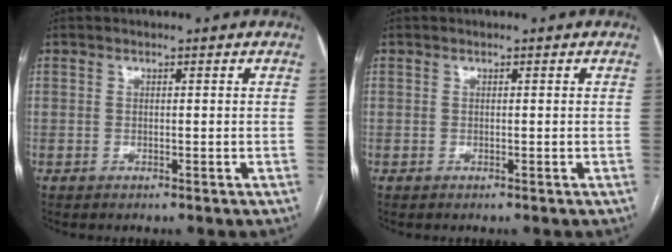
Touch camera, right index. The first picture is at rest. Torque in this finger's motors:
{"motor_torque": [0.07, 0.07, 0.02, 0.01]}